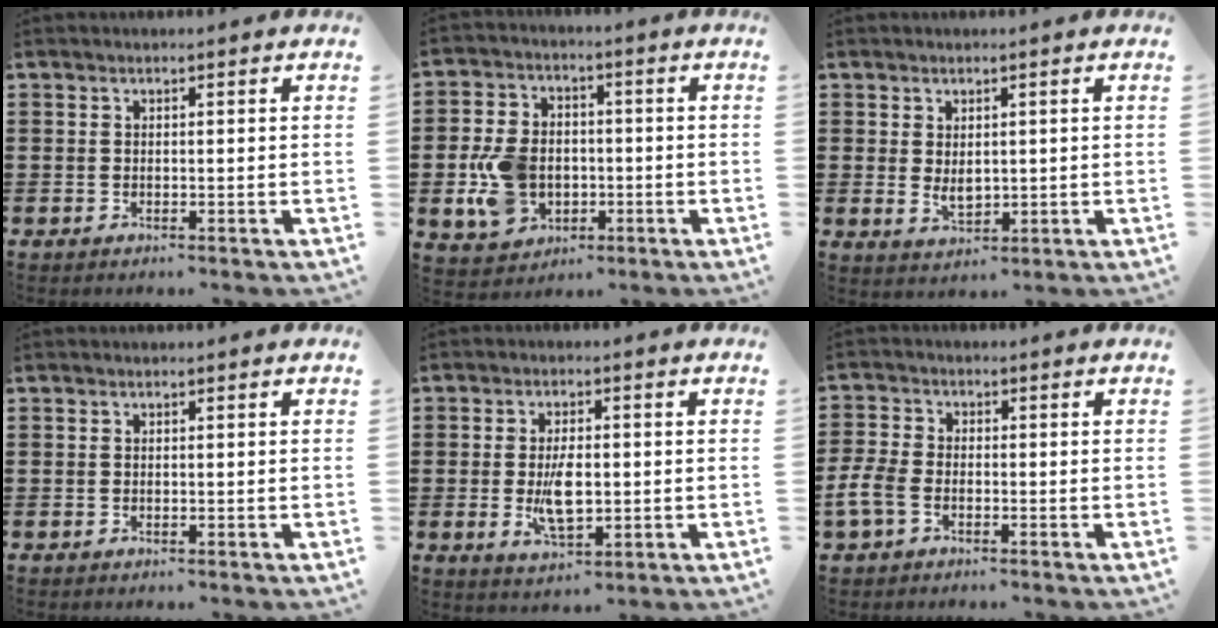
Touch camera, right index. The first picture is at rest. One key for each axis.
{"total": 9.4, "fx": -1.6, "fy": 7.1, "fz": 6.0, "tx": -0.153, "ty": 0.012, "tz": -0.030}
{"total": 2.8, "fx": 0.5, "fy": 1.6, "fz": 2.2, "tx": -0.044, "ty": 0.002, "tz": 0.012}
{"total": 0.0}
{"total": 6.1, "fx": -0.6, "fy": 2.9, "fz": 5.4, "tx": -0.101, "ty": -0.003, "tz": -0.014}
{"total": 4.2, "fx": -2.1, "fy": 2.3, "fz": 2.8, "tx": -0.076, "ty": 0.000, "tz": -0.046}